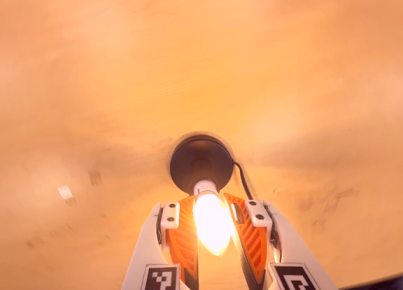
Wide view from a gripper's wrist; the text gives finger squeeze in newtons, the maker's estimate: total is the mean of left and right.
{"total": 13.1, "left": 13.5, "right": 12.7}